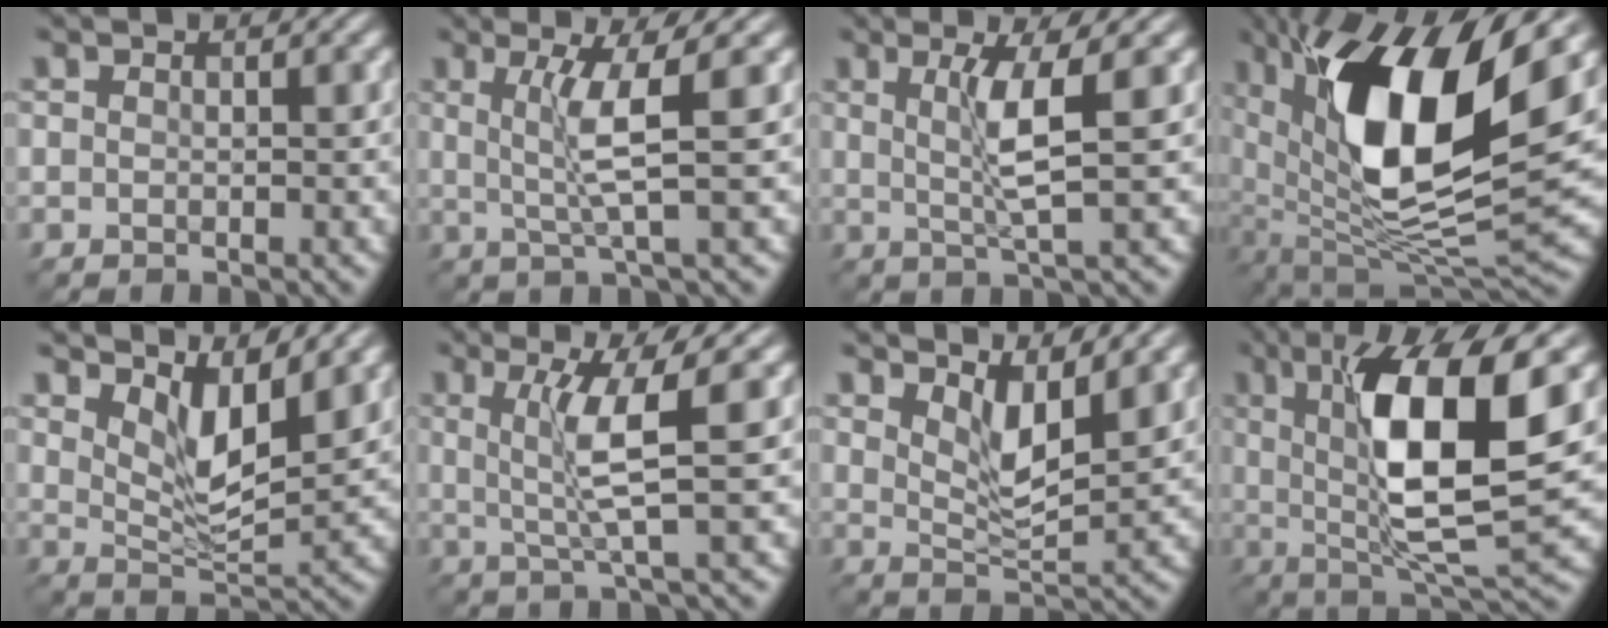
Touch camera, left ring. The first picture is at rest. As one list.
[{"total": 3.7, "force": [1.0, 0.2, 3.6], "torque": [-0.073, 0.002, 0.022]}, {"total": 3.5, "force": [1.0, 0.2, 3.4], "torque": [-0.067, 0.000, 0.021]}, {"total": 13.4, "force": [4.5, 4.6, 11.8], "torque": [-0.221, -0.009, 0.085]}, {"total": 4.3, "force": [2.7, 1.3, 3.1], "torque": [-0.064, -0.013, 0.050]}, {"total": 4.3, "force": [1.1, 0.3, 4.2], "torque": [-0.081, 0.003, 0.026]}, {"total": 3.5, "force": [2.3, 0.9, 2.5], "torque": [-0.053, -0.011, 0.043]}, {"total": 11.0, "force": [2.2, 2.5, 10.4], "torque": [-0.170, -0.001, 0.046]}]